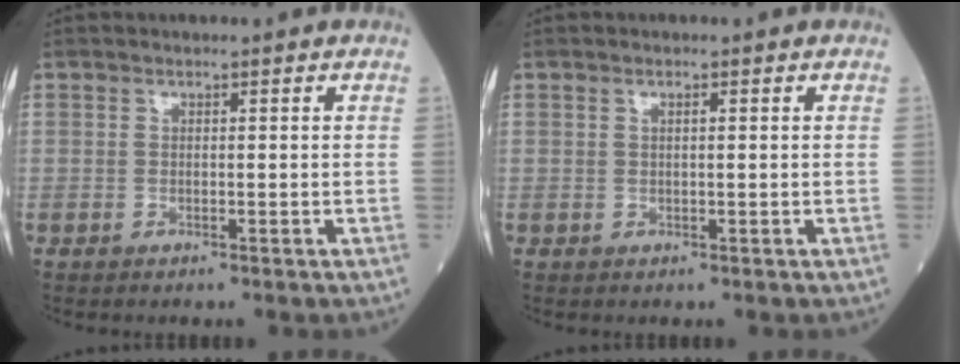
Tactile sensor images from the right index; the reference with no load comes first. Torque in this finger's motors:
{"motor_torque": [-0.13, -0.02, -0.03, -0.01]}